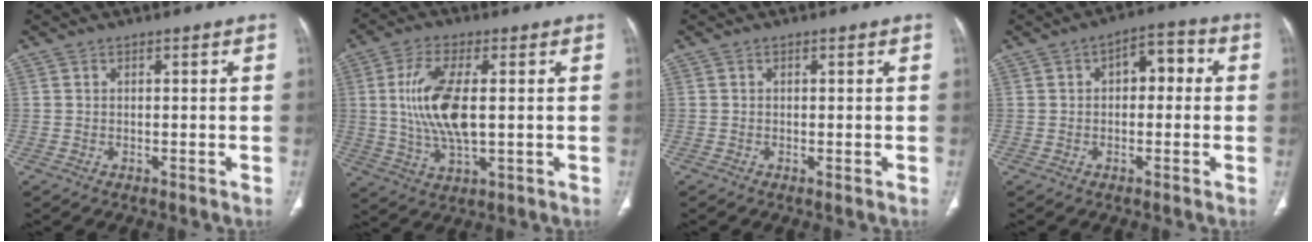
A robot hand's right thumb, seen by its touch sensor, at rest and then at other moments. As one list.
[{"total": 12.1, "force": [1.2, 4.7, 11.1], "torque": [-0.237, -0.007, 0.026]}, {"total": 0.0}, {"total": 6.2, "force": [0.8, 3.6, 5.0], "torque": [-0.041, 0.023, 0.001]}]